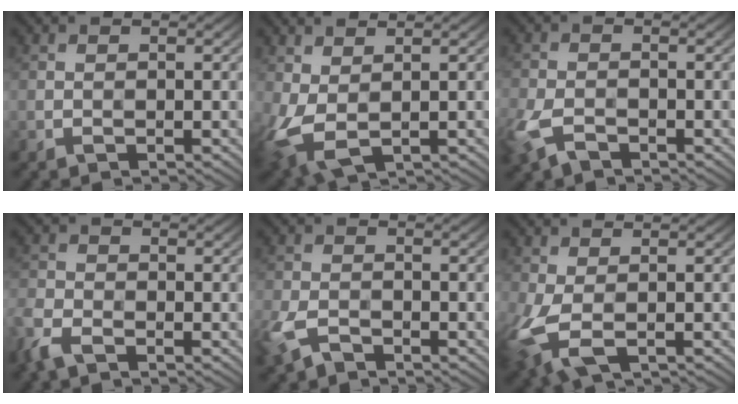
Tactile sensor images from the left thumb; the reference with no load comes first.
{"total": 6.0, "force": [0.0, 3.4, 5.0], "torque": [-0.126, -0.021, 0.010]}
{"total": 6.2, "force": [-3.2, 3.4, 4.0], "torque": [-0.102, -0.020, -0.064]}
{"total": 4.1, "force": [-3.0, 1.8, 2.1], "torque": [-0.059, -0.014, -0.067]}
{"total": 5.5, "force": [-3.2, 3.0, 3.3], "torque": [-0.081, -0.014, -0.067]}
{"total": 6.8, "force": [-1.8, 3.7, 5.4], "torque": [-0.138, -0.025, -0.023]}